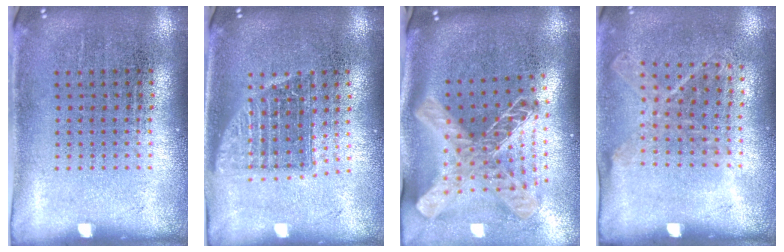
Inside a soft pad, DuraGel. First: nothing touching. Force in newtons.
{"total": 1.4, "press": 1.1, "slide": 0.8}
{"total": 2.7, "press": 1.9, "slide": 1.9}
{"total": 1.2, "press": 1.0, "slide": 0.6}